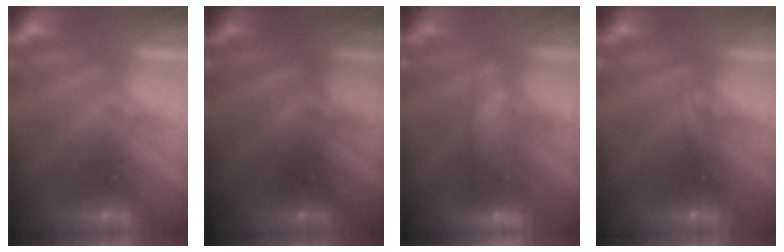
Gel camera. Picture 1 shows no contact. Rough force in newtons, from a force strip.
{"total": 2.7}
{"total": 7.5}
{"total": 2.3}